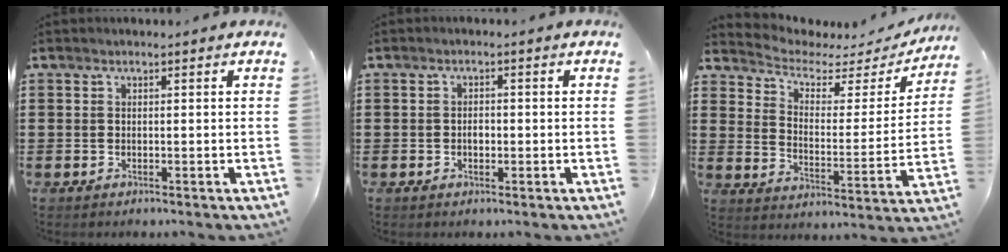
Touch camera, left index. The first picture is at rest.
{"total": 1.4, "force": [-0.2, 0.8, 1.2], "torque": [-0.024, 0.003, -0.004]}
{"total": 3.5, "force": [2.7, 1.7, 1.3], "torque": [-0.047, -0.020, 0.038]}